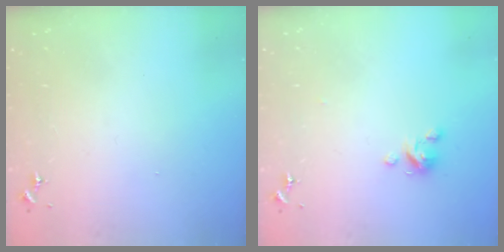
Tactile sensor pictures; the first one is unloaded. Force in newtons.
{"total": 4.7, "press": 4.7, "slide": 0.3}